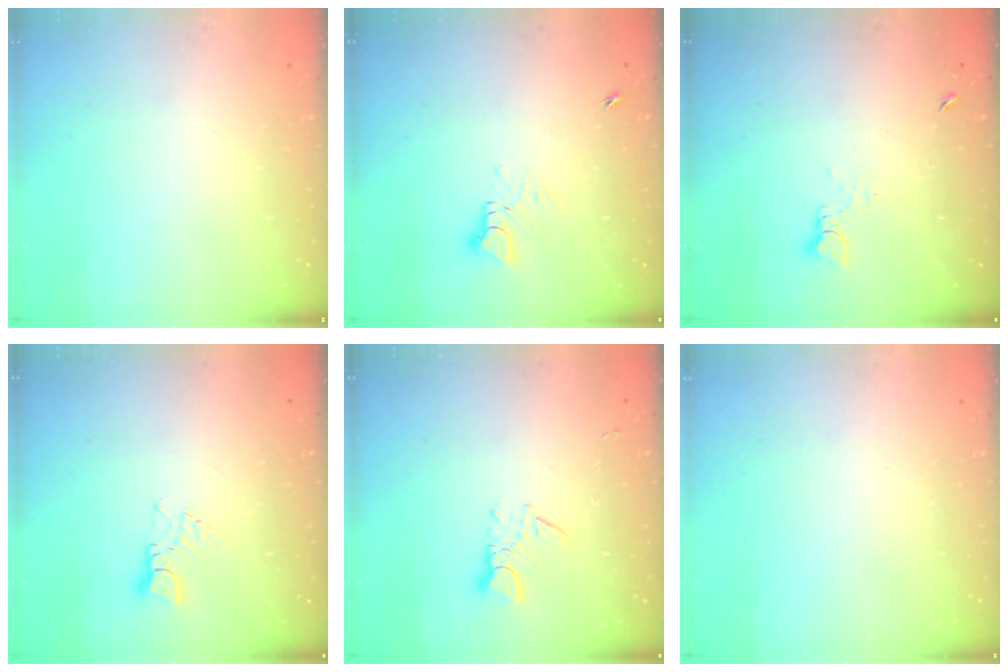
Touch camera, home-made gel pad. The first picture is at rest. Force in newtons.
{"total": 3.5, "press": 3.5, "slide": 0.3}
{"total": 1.3, "press": 1.2, "slide": 0.1}
{"total": 1.1, "press": 1.1, "slide": 0.1}
{"total": 2.8, "press": 2.8, "slide": 0.3}
{"total": 0.0}